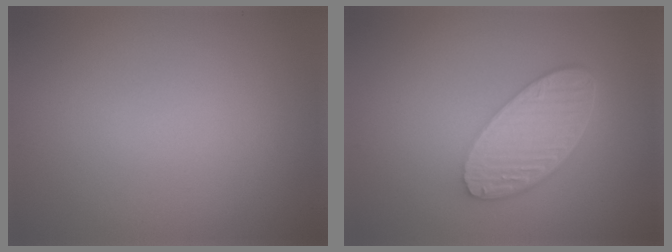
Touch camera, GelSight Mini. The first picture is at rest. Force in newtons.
{"total": 5.6, "press": 4.2, "slide": 3.7}